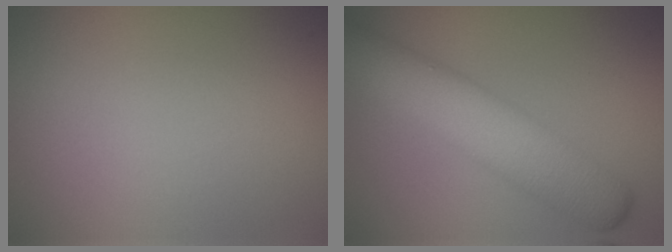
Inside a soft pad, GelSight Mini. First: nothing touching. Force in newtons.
{"total": 7.0, "press": 6.9, "slide": 0.2}